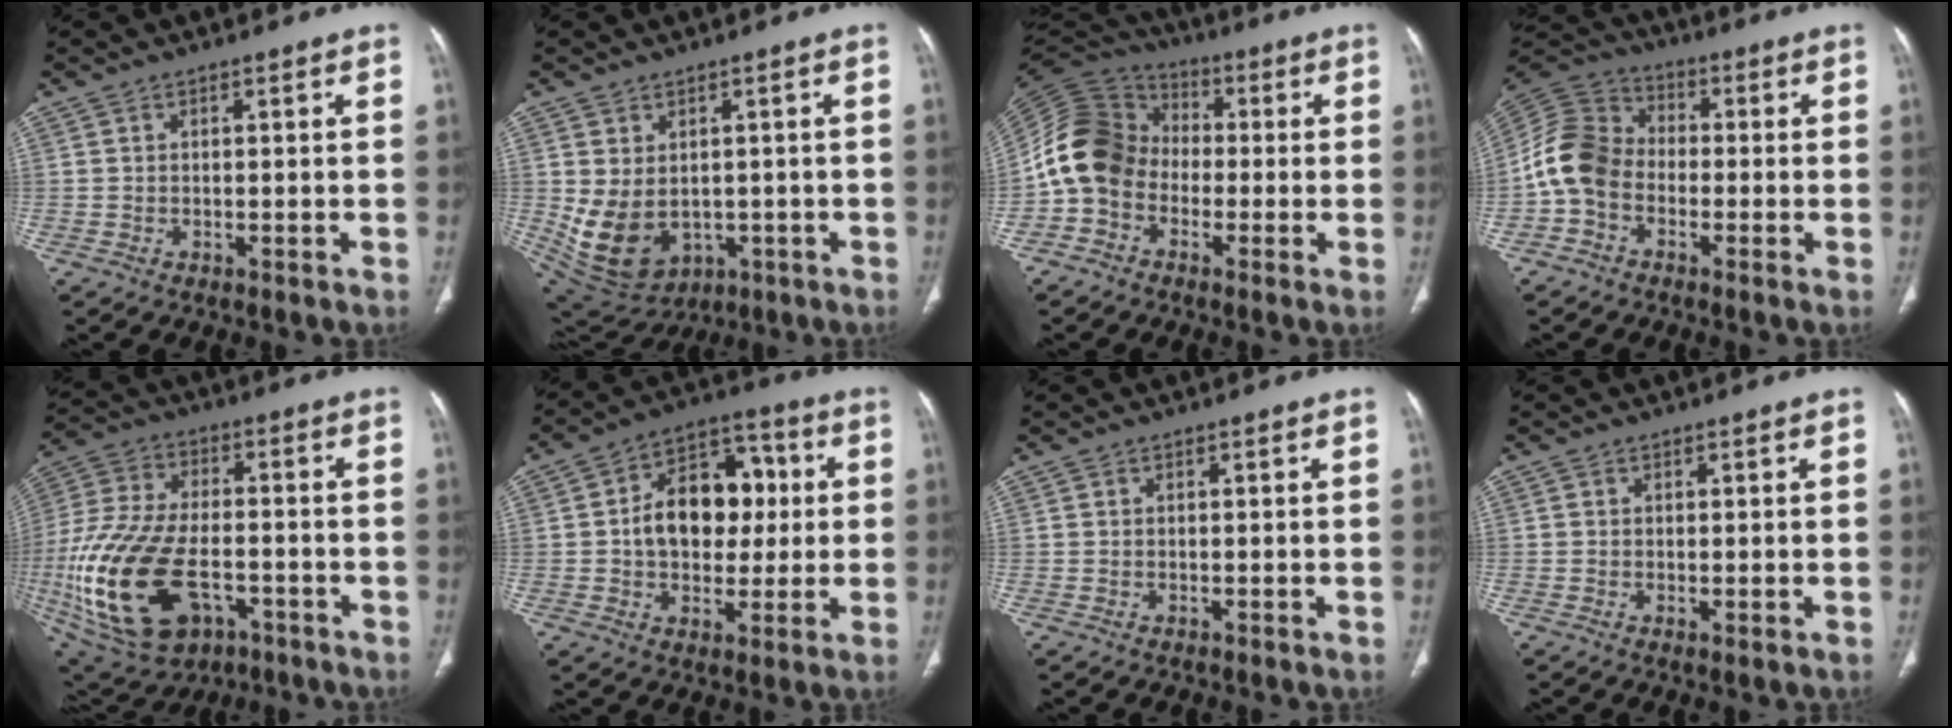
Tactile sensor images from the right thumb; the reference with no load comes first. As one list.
[{"total": 11.7, "force": [-1.2, 8.7, 7.6], "torque": [-0.127, -0.003, 0.016]}, {"total": 13.1, "force": [-2.5, 10.8, 6.9], "torque": [-0.133, 0.048, -0.064]}, {"total": 10.3, "force": [-2.5, 8.0, 6.0], "torque": [-0.116, 0.035, -0.063]}, {"total": 25.2, "force": [-7.3, 14.7, 19.2], "torque": [-0.426, 0.003, -0.108]}, {"total": 15.3, "force": [1.0, 10.8, 10.8], "torque": [-0.121, 0.028, 0.013]}, {"total": 0.0}, {"total": 0.7, "force": [-0.1, 0.2, 0.6], "torque": [-0.016, -0.005, -0.001]}]